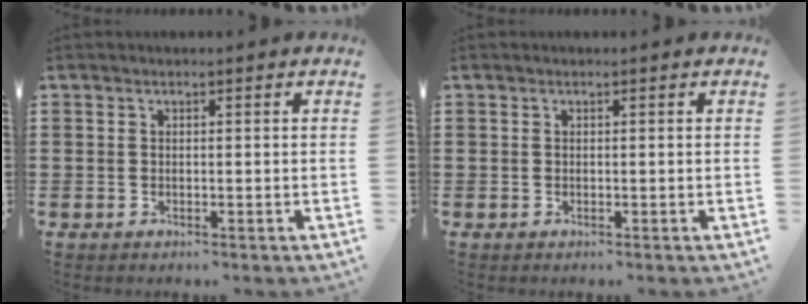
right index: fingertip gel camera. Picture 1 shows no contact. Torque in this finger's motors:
{"motor_torque": [0.00, 0.00, 0.00, 0.00]}